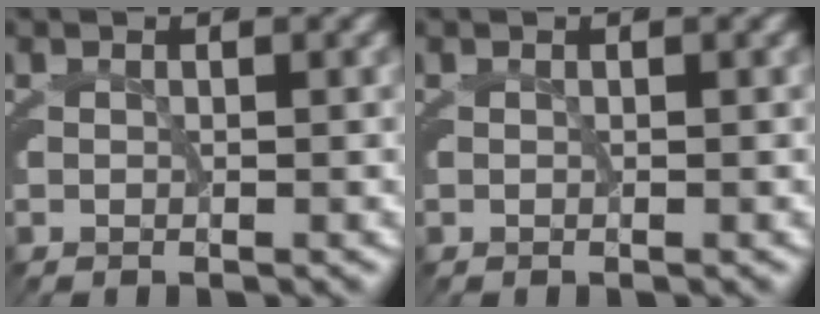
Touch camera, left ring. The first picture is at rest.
{"total": 0.0}